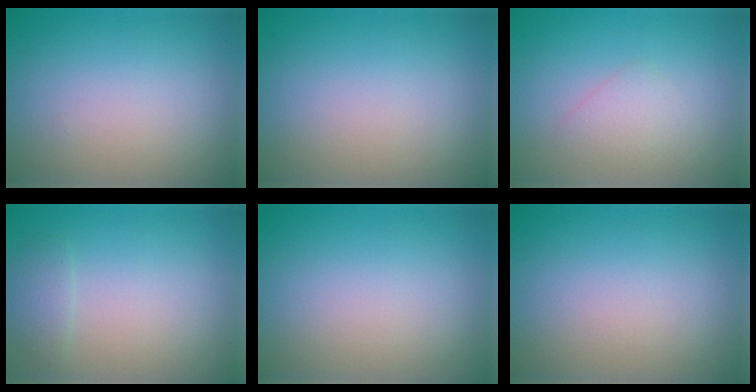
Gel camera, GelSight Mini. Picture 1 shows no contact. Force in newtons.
{"total": 0.0}
{"total": 1.4, "press": 1.4, "slide": 0.0}
{"total": 1.1, "press": 1.1, "slide": 0.0}
{"total": 0.0}
{"total": 0.0}